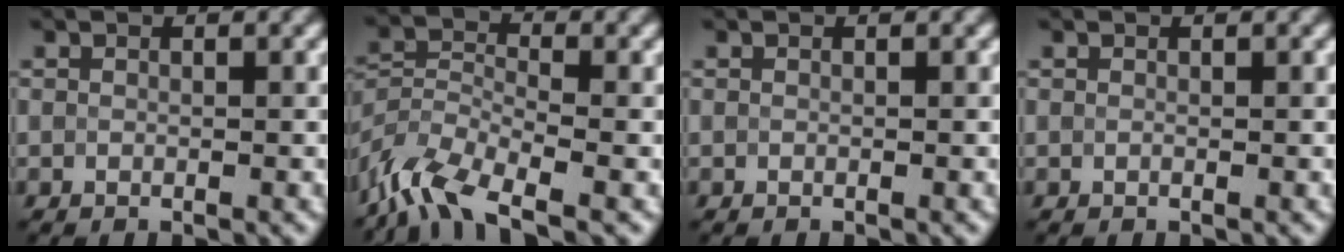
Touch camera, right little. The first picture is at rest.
{"total": 7.0, "force": [-5.5, 2.1, 3.7], "torque": [-0.074, -0.006, -0.121]}
{"total": 0.0}
{"total": 0.0}